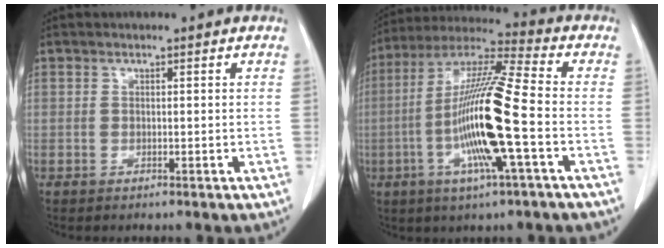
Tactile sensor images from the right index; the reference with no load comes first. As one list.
[{"total": 16.5, "force": [-3.6, 0.1, 16.1], "torque": [-0.317, -0.006, -0.078]}]